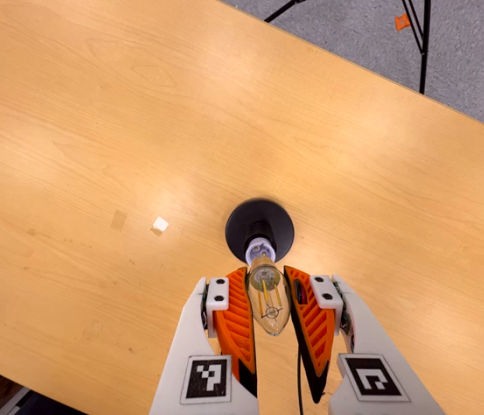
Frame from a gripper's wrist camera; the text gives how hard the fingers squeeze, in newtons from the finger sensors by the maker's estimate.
{"total": 20.3, "left": 23.0, "right": 17.7}